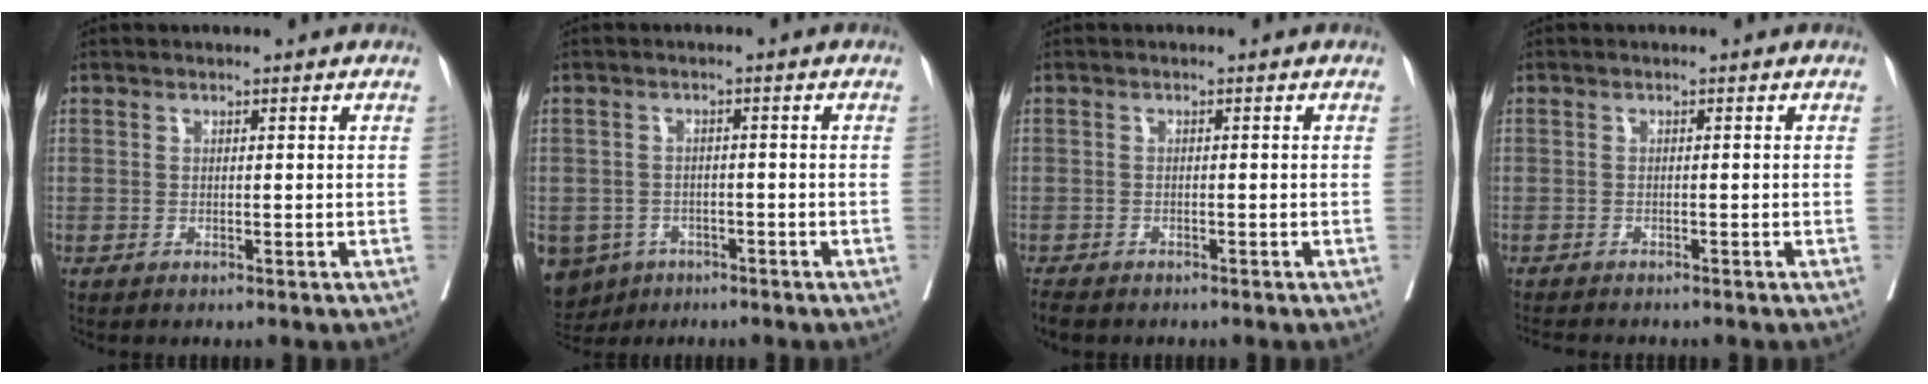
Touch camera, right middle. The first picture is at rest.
{"total": 8.5, "force": [-5.1, 6.4, 1.9], "torque": [-0.051, -0.005, -0.075]}
{"total": 3.7, "force": [-3.1, 1.3, 1.5], "torque": [-0.029, -0.010, -0.047]}
{"total": 4.4, "force": [-4.0, 0.8, 1.7], "torque": [-0.024, -0.010, -0.061]}